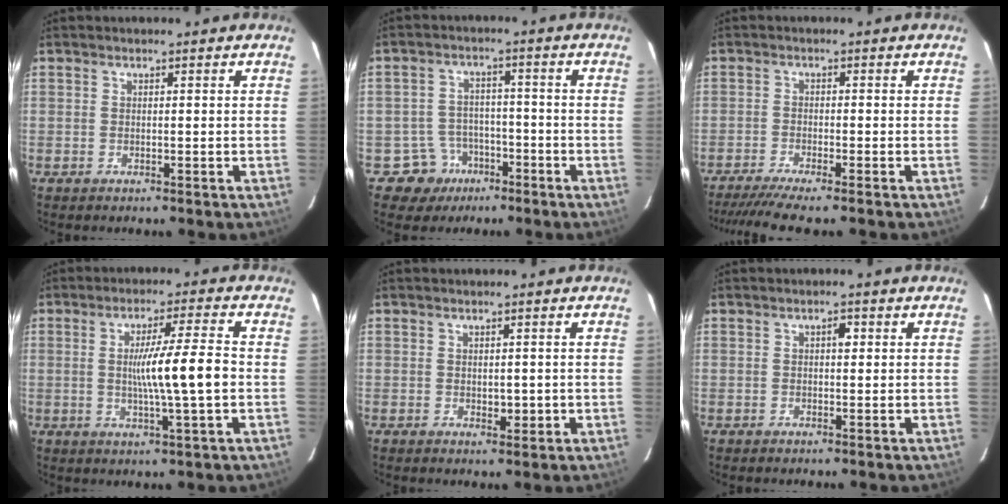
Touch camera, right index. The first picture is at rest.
{"total": 6.1, "force": [-3.1, 5.3, -0.3], "torque": [0.012, 0.014, -0.044]}
{"total": 8.8, "force": [-7.5, -0.5, 4.6], "torque": [-0.065, -0.021, -0.119]}
{"total": 9.1, "force": [-0.4, -0.8, 9.0], "torque": [-0.153, -0.004, -0.007]}
{"total": 2.0, "force": [-0.2, 1.1, 1.6], "torque": [-0.022, -0.002, 0.003]}
{"total": 1.3, "force": [0.3, 0.6, 1.1], "torque": [-0.017, 0.005, 0.002]}